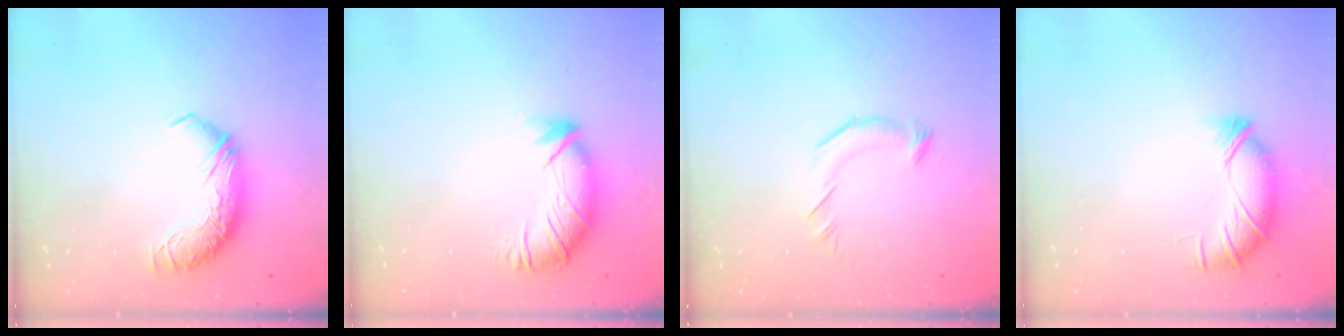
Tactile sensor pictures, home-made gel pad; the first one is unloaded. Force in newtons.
{"total": 2.7, "press": 2.0, "slide": 1.8}
{"total": 5.5, "press": 5.5, "slide": 0.3}
{"total": 4.8, "press": 4.6, "slide": 1.2}